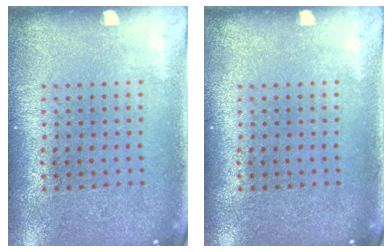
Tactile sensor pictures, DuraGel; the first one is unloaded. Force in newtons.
{"total": 0.0}